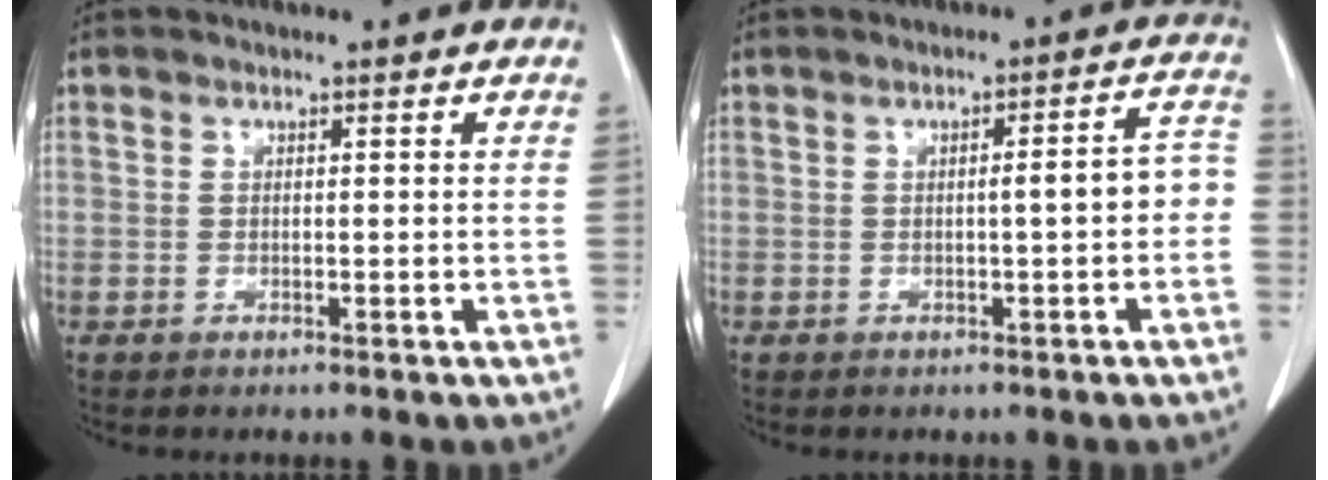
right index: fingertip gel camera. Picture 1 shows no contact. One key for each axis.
{"total": 4.4, "fx": -0.7, "fy": 0.7, "fz": 4.2, "tx": -0.054, "ty": 0.021, "tz": -0.009}